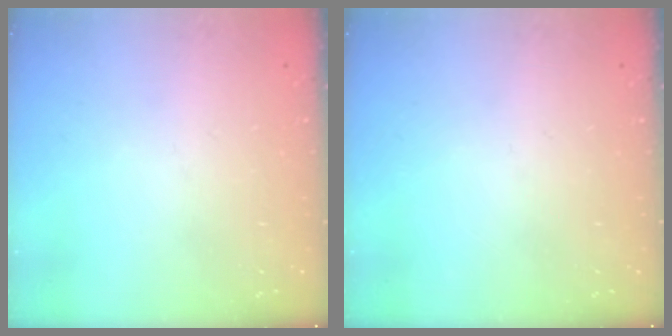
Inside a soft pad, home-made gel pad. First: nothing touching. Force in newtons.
{"total": 0.0}